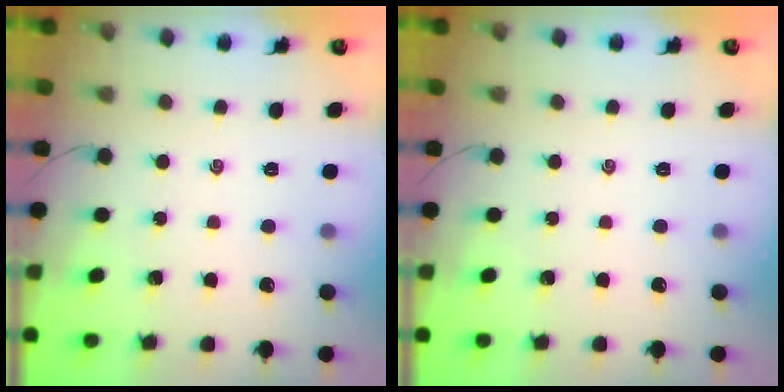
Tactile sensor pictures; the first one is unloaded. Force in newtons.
{"total": 0.0}